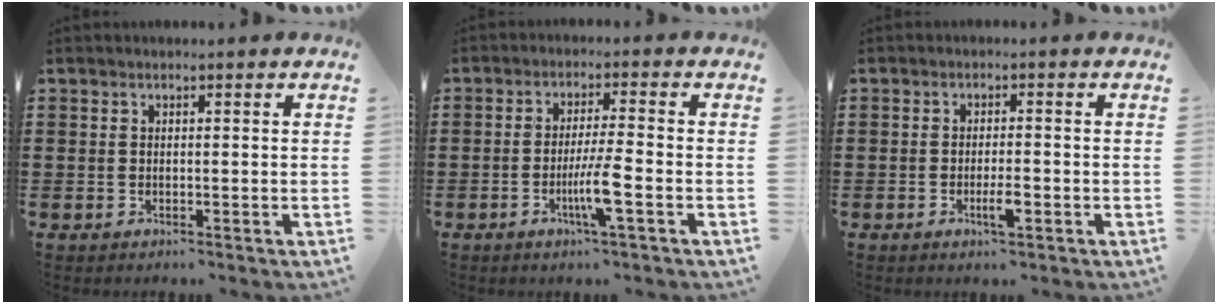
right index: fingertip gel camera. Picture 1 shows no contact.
{"total": 5.8, "force": [-2.1, 0.0, 5.4], "torque": [-0.103, -0.015, -0.040]}
{"total": 3.0, "force": [-1.2, 0.7, 2.7], "torque": [-0.053, 0.000, -0.024]}